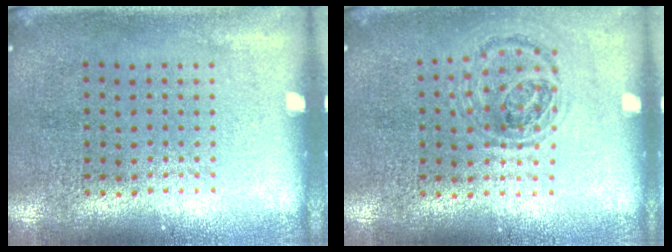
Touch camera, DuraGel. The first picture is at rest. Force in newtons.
{"total": 1.0, "press": 1.0, "slide": 0.2}